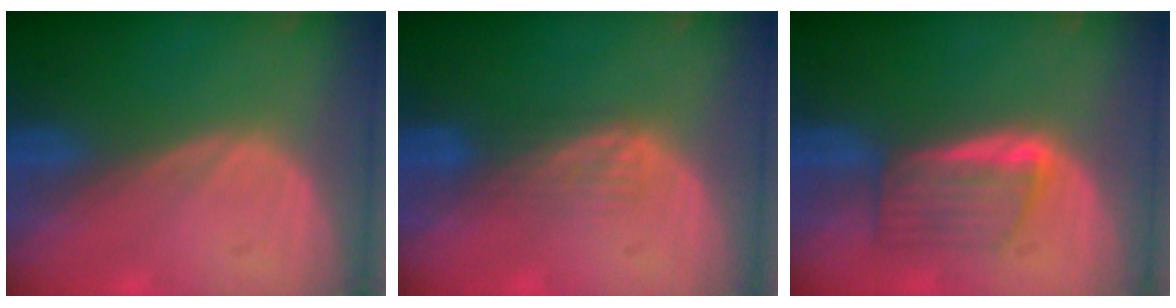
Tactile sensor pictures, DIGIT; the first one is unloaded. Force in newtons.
{"total": 2.6, "press": 2.6, "slide": 0.4}
{"total": 5.7, "press": 5.3, "slide": 2.2}